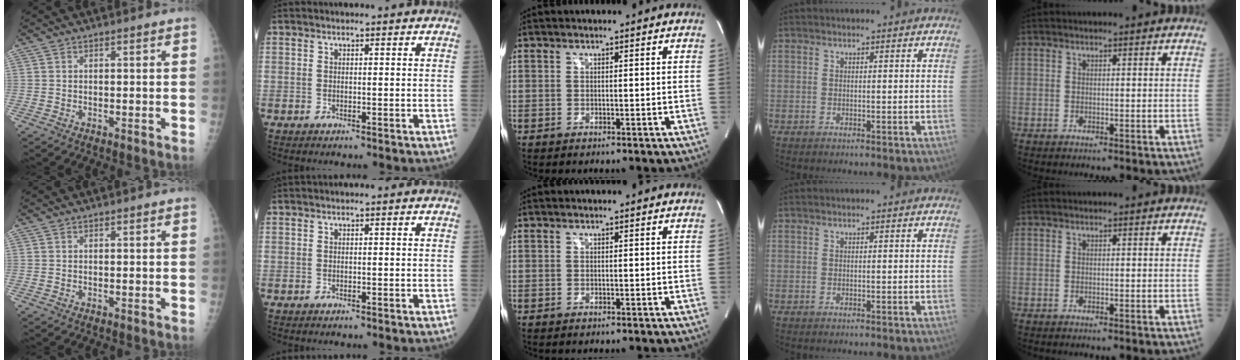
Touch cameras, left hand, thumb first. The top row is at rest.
{}